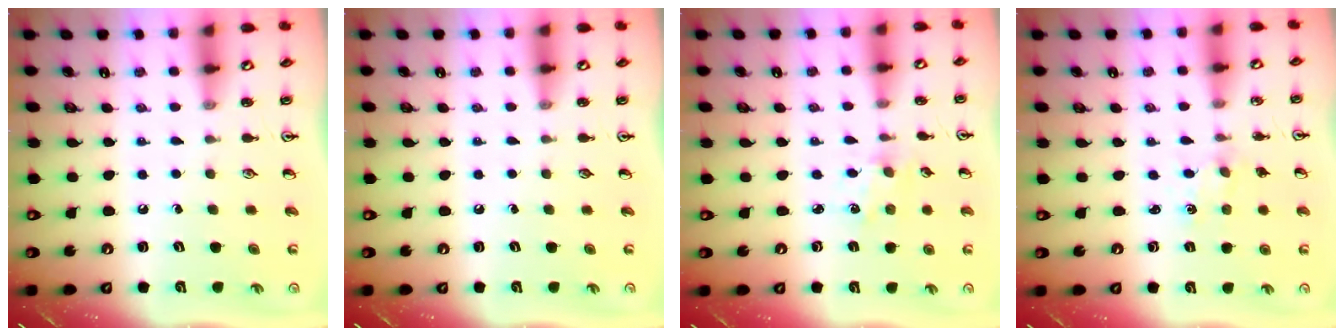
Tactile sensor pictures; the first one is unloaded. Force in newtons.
{"total": 0.0}
{"total": 1.2, "press": 1.2, "slide": 0.3}
{"total": 0.7, "press": 0.7, "slide": 0.1}